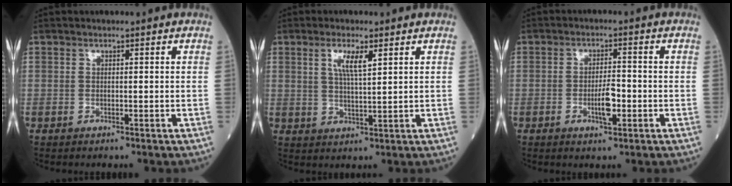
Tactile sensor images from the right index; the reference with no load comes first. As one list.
[{"total": 4.4, "force": [2.0, 0.5, 3.8], "torque": [-0.075, 0.000, 0.037]}, {"total": 4.2, "force": [-1.3, 1.0, 3.8], "torque": [-0.067, 0.001, -0.021]}]